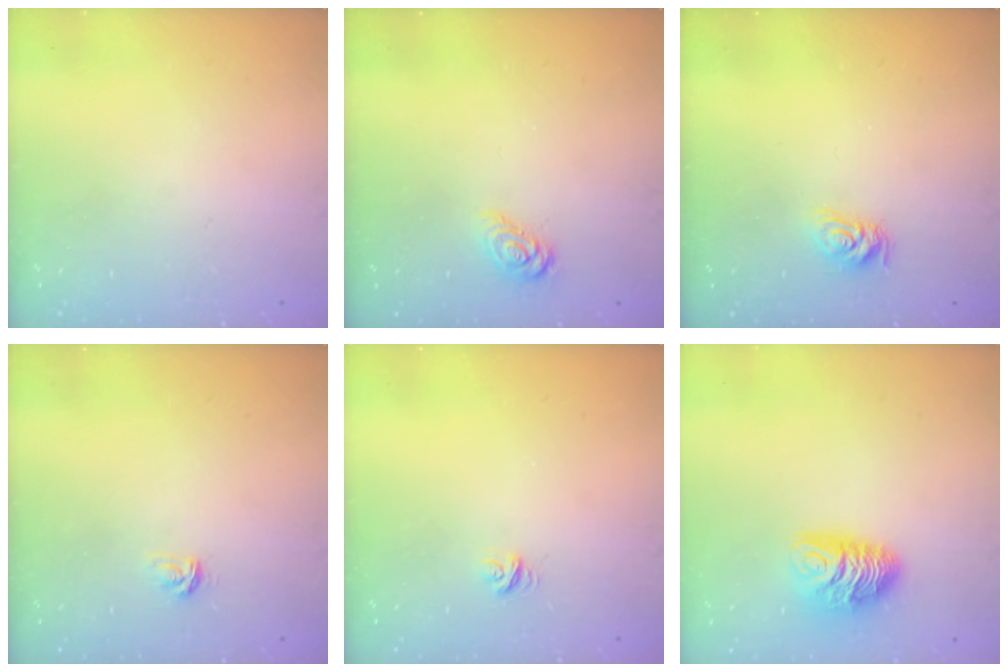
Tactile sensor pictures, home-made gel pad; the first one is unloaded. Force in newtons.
{"total": 6.5, "press": 6.5, "slide": 0.3}
{"total": 7.2, "press": 7.1, "slide": 0.7}
{"total": 2.7, "press": 2.7, "slide": 0.4}
{"total": 4.9, "press": 4.8, "slide": 0.3}
{"total": 9.1, "press": 9.1, "slide": 0.2}